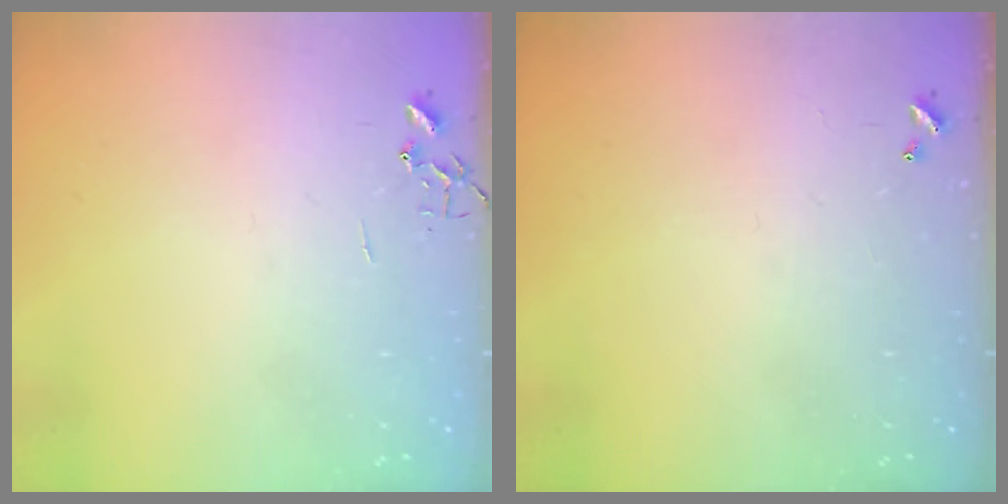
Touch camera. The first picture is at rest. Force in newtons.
{"total": 0.0}